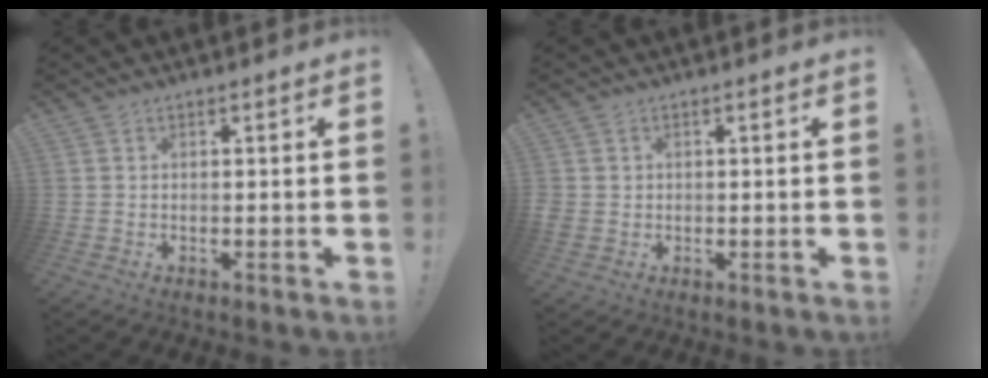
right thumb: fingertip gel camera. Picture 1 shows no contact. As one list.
[{"total": 2.2, "force": [0.4, 2.0, 0.6], "torque": [-0.003, -0.002, 0.009]}]